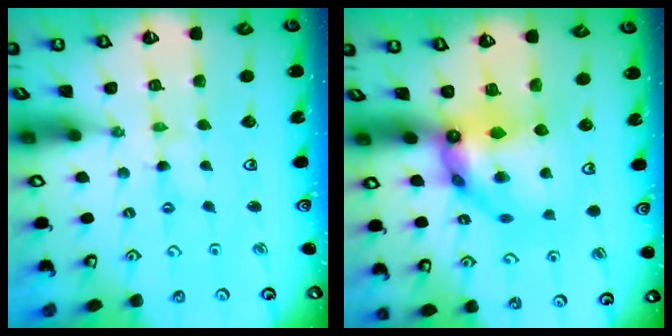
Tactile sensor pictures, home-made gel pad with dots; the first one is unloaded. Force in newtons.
{"total": 11.2, "press": 11.1, "slide": 1.0}